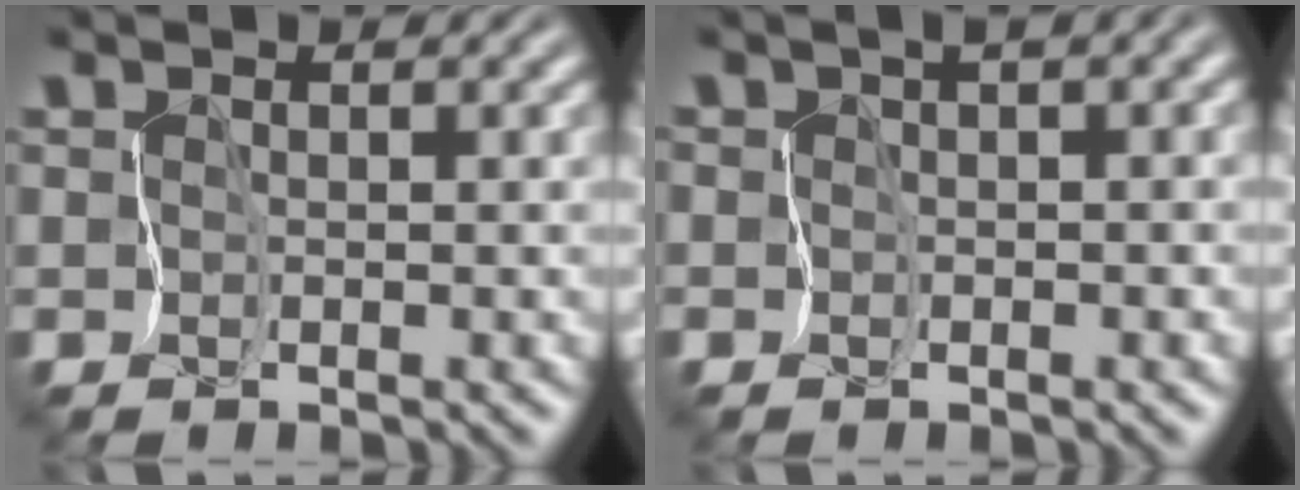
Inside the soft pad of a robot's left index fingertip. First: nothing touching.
{"total": 2.9, "force": [0.9, 1.4, 2.4], "torque": [-0.029, 0.005, 0.009]}